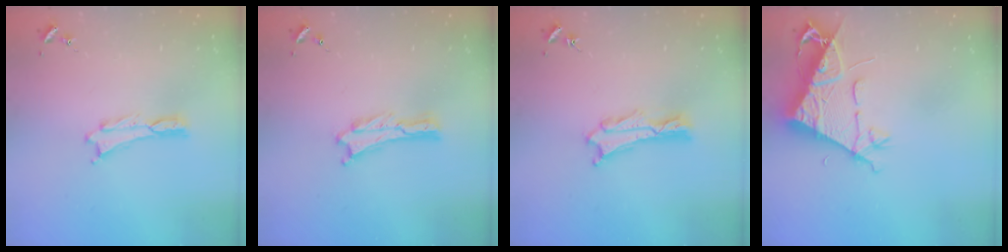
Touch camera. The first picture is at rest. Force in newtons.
{"total": 0.0}
{"total": 1.2, "press": 1.2, "slide": 0.2}
{"total": 8.6, "press": 8.5, "slide": 1.2}